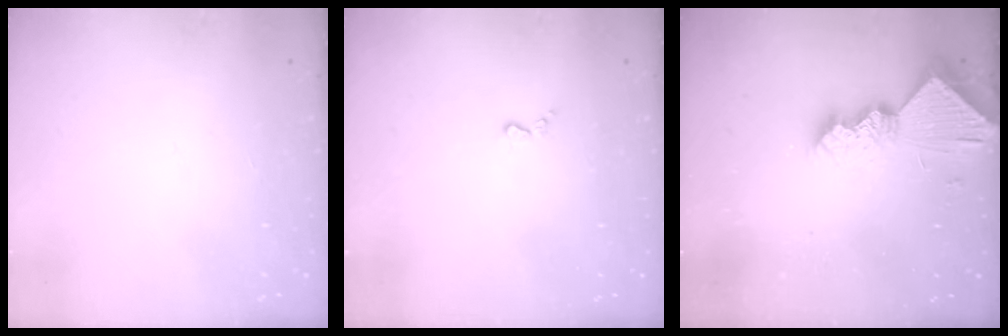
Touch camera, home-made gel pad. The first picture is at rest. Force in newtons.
{"total": 3.0, "press": 2.9, "slide": 0.5}
{"total": 11.0, "press": 11.0, "slide": 1.2}